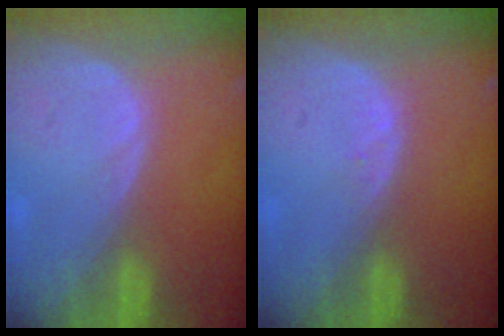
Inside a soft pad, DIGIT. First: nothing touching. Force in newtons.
{"total": 0.7, "press": 0.6, "slide": 0.2}